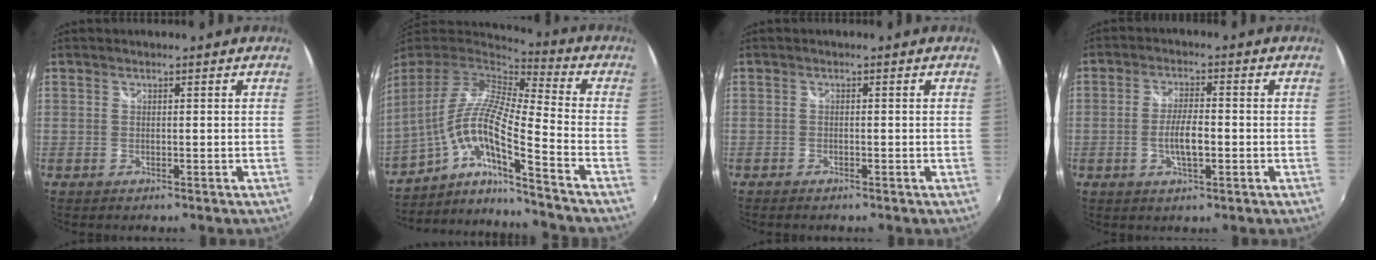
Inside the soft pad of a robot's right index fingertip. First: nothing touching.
{"total": 15.4, "force": [-6.3, 0.9, 14.1], "torque": [-0.228, -0.031, -0.126]}
{"total": 1.2, "force": [-1.0, 0.5, 0.4], "torque": [-0.011, -0.004, -0.019]}
{"total": 5.3, "force": [-1.4, 1.6, 4.8], "torque": [-0.096, -0.002, -0.023]}